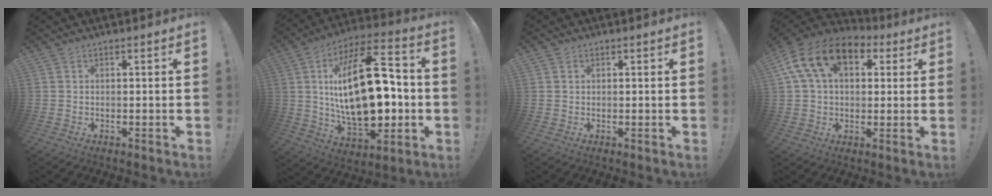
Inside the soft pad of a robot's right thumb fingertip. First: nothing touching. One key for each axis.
{"total": 29.3, "fx": 0.6, "fy": 14.7, "fz": 25.3, "tx": -0.448, "ty": 0.000, "tz": 0.009}
{"total": 0.9, "fx": 0.4, "fy": 0.7, "fz": 0.0, "tx": 0.008, "ty": -0.001, "tz": 0.007}
{"total": 16.6, "fx": 6.5, "fy": 10.3, "fz": 11.3, "tx": -0.199, "ty": -0.009, "tz": 0.118}